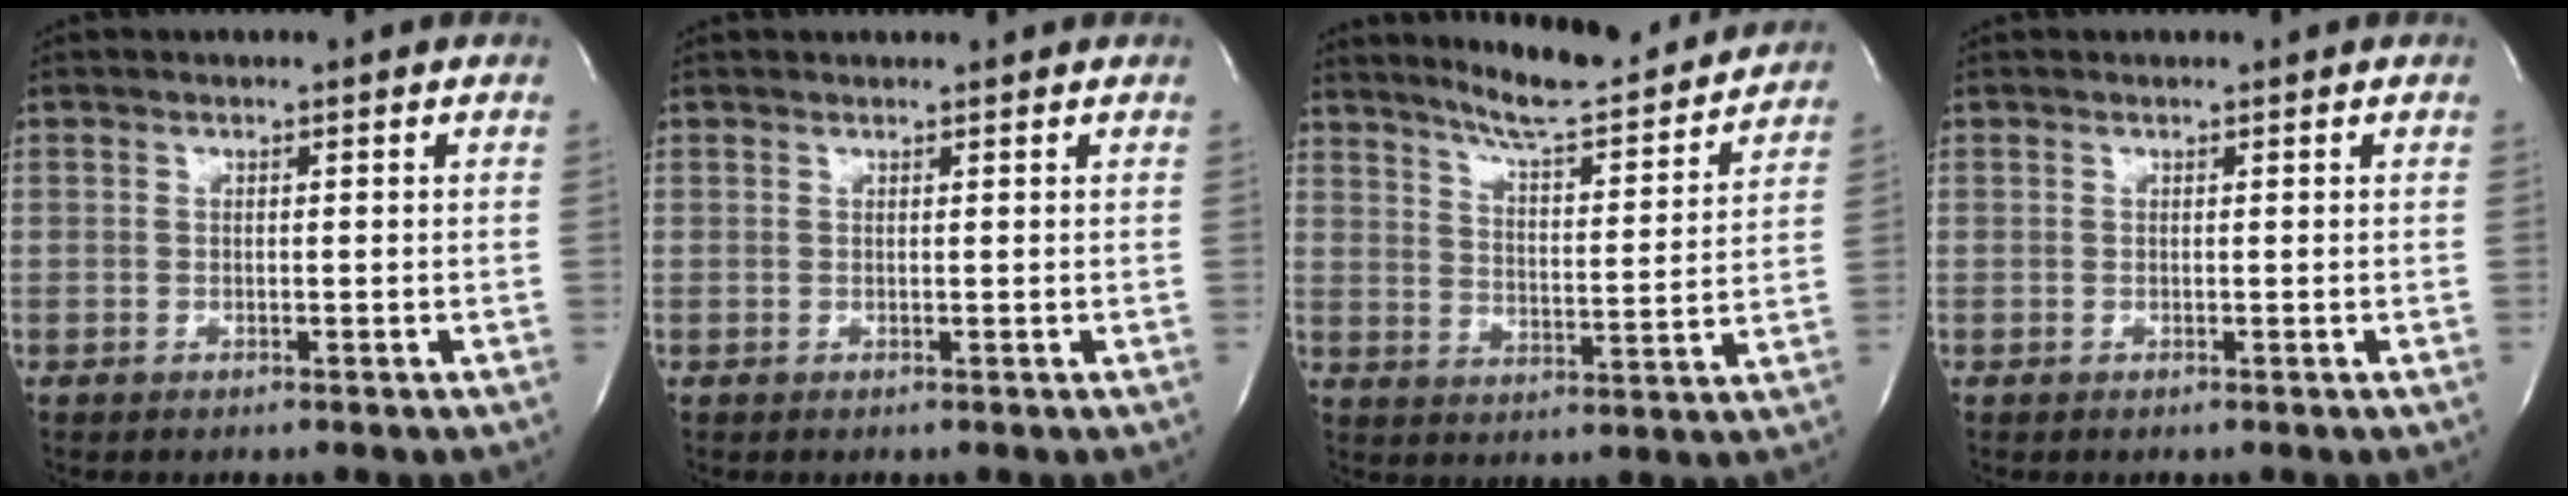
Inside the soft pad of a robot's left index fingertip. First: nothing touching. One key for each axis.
{"total": 1.8, "fx": 1.8, "fy": 0.0, "fz": 0.3, "tx": -0.008, "ty": 0.016, "tz": 0.025}
{"total": 16.0, "fx": 14.9, "fy": 1.4, "fz": 5.9, "tx": -0.092, "ty": -0.017, "tz": 0.210}
{"total": 0.0}